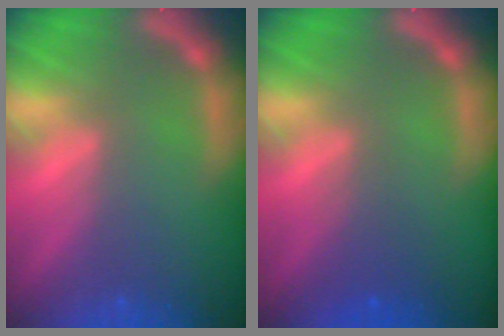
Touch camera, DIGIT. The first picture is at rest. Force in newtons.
{"total": 2.0}